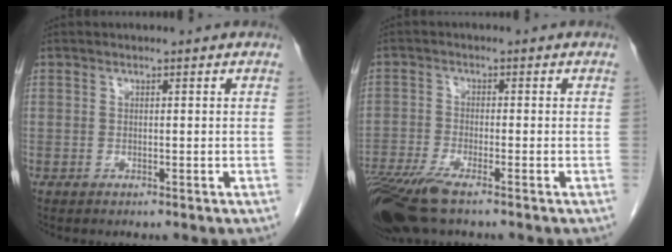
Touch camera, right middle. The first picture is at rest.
{"total": 9.1, "force": [-6.7, 1.2, 6.1], "torque": [-0.119, -0.018, -0.124]}